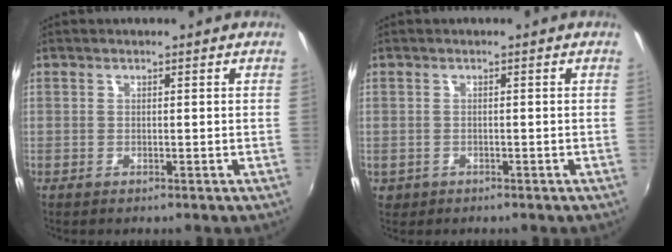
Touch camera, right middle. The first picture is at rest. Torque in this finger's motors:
{"motor_torque": [0.00, -0.03, -0.06, 0.01]}